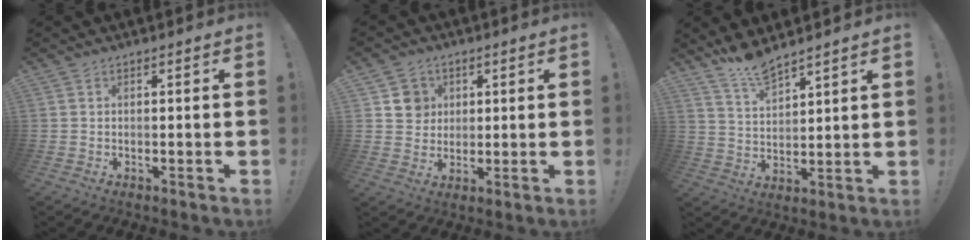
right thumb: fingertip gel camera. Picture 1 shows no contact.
{"total": 6.9, "force": [2.6, 6.3, 0.8], "torque": [0.009, -0.019, 0.050]}
{"total": 8.4, "force": [7.6, 1.9, 3.1], "torque": [-0.059, -0.051, 0.142]}